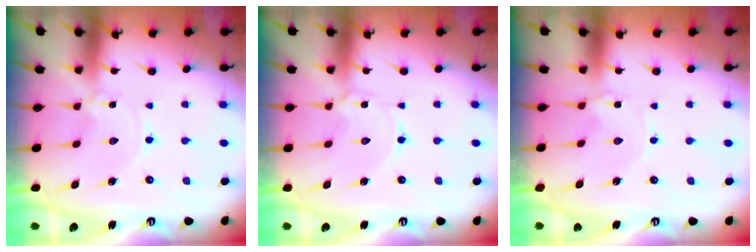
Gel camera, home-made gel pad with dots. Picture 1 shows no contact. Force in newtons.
{"total": 1.7, "press": 1.7, "slide": 0.3}
{"total": 1.1, "press": 1.1, "slide": 0.2}